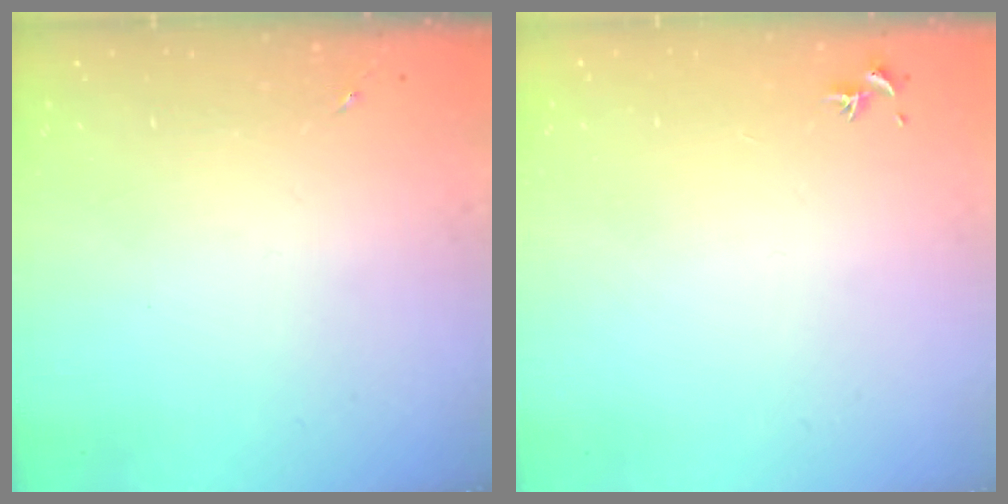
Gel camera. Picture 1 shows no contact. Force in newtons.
{"total": 0.8, "press": 0.7, "slide": 0.3}